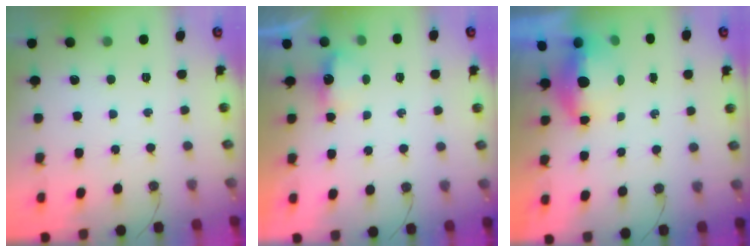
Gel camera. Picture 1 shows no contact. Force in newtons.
{"total": 4.0, "press": 3.9, "slide": 0.6}
{"total": 14.0, "press": 6.9, "slide": 12.2}